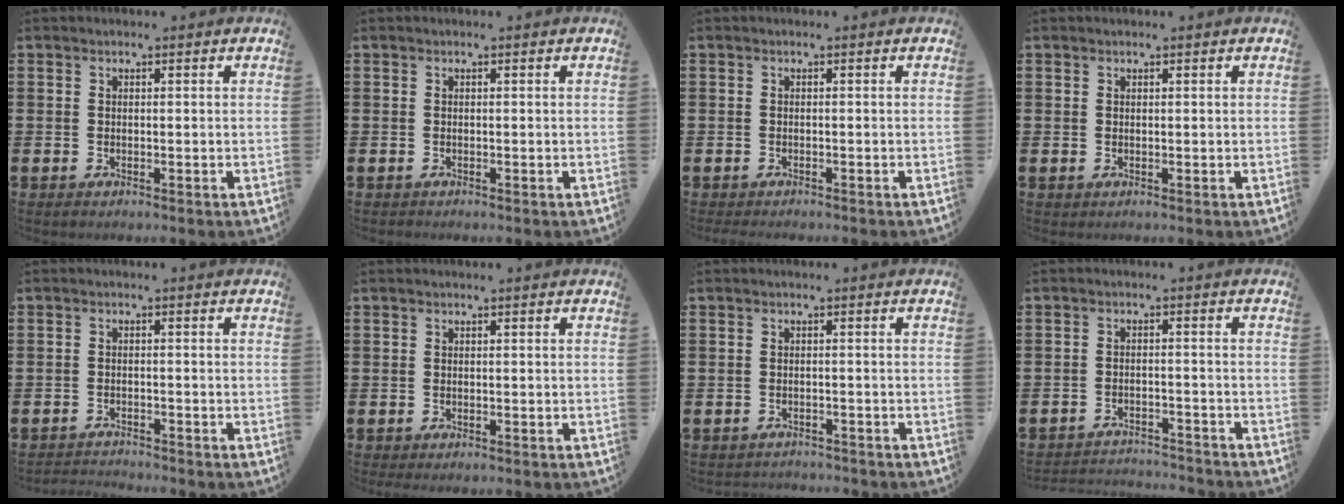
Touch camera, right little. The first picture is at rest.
{"total": 0.0}
{"total": 0.6, "force": [-0.6, -0.1, -0.2], "torque": [0.004, -0.005, -0.010]}
{"total": 0.0}
{"total": 1.7, "force": [-1.7, -0.1, -0.1], "torque": [-0.002, 0.002, -0.037]}
{"total": 0.0}
{"total": 1.1, "force": [-1.0, -0.1, -0.4], "torque": [0.005, 0.001, -0.022]}
{"total": 2.5, "force": [-2.5, -0.1, -0.4], "torque": [0.001, 0.000, -0.054]}